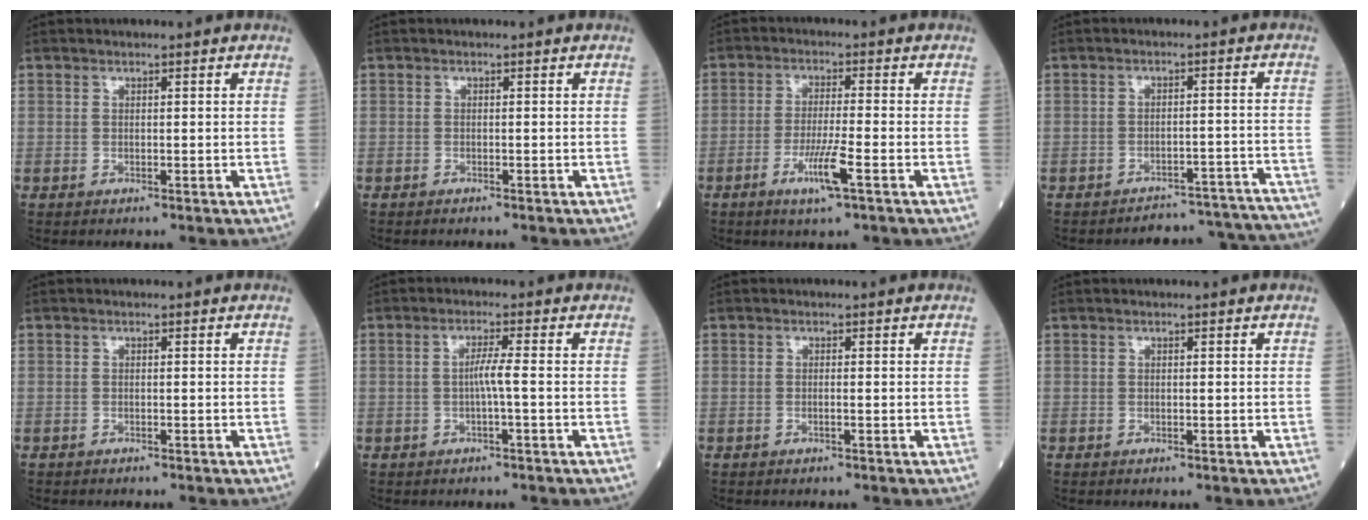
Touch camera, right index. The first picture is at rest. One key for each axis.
{"total": 1.4, "fx": -1.1, "fy": 0.7, "fz": 0.7, "tx": -0.019, "ty": -0.003, "tz": -0.012}
{"total": 6.4, "fx": -3.1, "fy": 0.4, "fz": 5.6, "tx": -0.112, "ty": -0.009, "tz": -0.055}
{"total": 16.7, "fx": -16.3, "fy": 3.4, "fz": 1.6, "tx": -0.006, "ty": 0.037, "tz": -0.193}
{"total": 1.7, "fx": -1.2, "fy": 1.0, "fz": 0.7, "tx": -0.027, "ty": -0.002, "tz": -0.016}
{"total": 3.0, "fx": -0.5, "fy": 0.2, "fz": 2.9, "tx": -0.060, "ty": 0.004, "tz": -0.006}
{"total": 0.8, "fx": -0.3, "fy": 0.3, "fz": 0.7, "tx": -0.019, "ty": -0.001, "tz": -0.006}
{"total": 0.0}